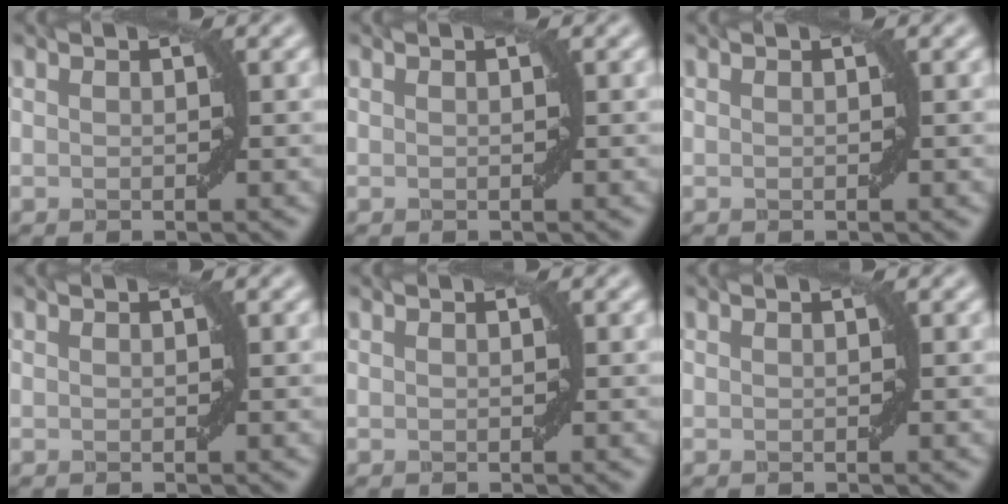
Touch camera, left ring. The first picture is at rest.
{"total": 0.0}
{"total": 0.0}
{"total": 0.0}
{"total": 0.0}
{"total": 0.0}